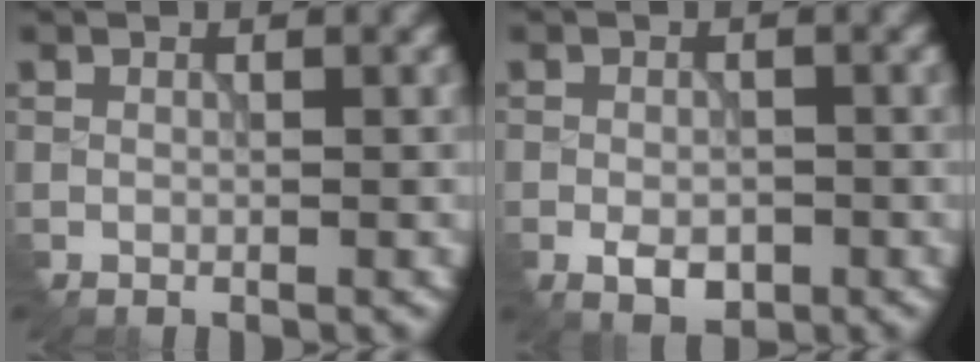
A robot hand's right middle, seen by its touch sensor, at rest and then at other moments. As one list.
[{"total": 2.7, "force": [-1.6, 1.4, 1.7], "torque": [-0.035, -0.006, -0.024]}]